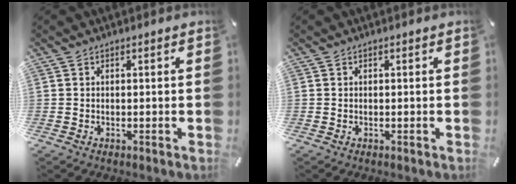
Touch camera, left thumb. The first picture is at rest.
{"total": 0.0}